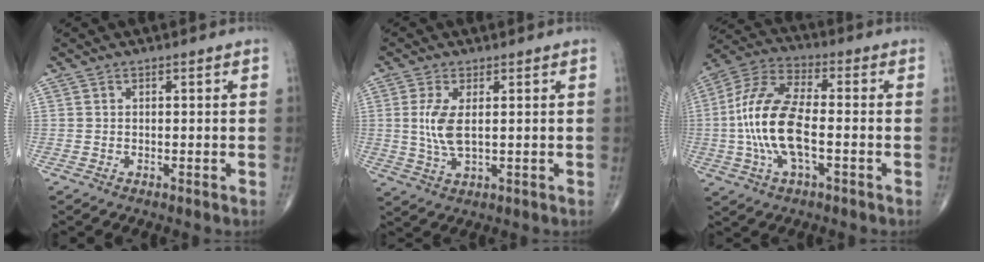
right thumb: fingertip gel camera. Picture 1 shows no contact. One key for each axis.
{"total": 6.0, "fx": 0.8, "fy": 2.4, "fz": 5.4, "tx": -0.126, "ty": -0.010, "tz": 0.019}
{"total": 15.5, "fx": -2.2, "fy": 6.5, "fz": 13.9, "tx": -0.296, "ty": 0.027, "tz": -0.046}